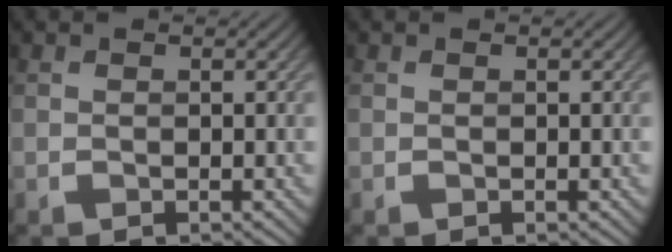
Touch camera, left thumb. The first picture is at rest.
{"total": 0.0}